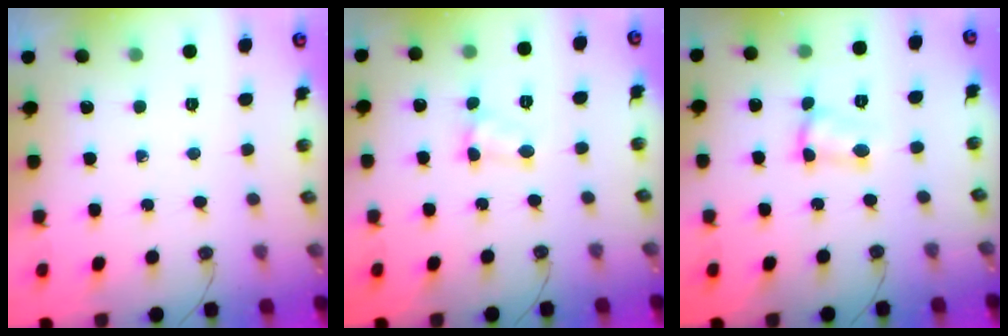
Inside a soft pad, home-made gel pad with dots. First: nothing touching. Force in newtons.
{"total": 4.4, "press": 4.4, "slide": 0.4}
{"total": 2.9, "press": 2.9, "slide": 0.2}